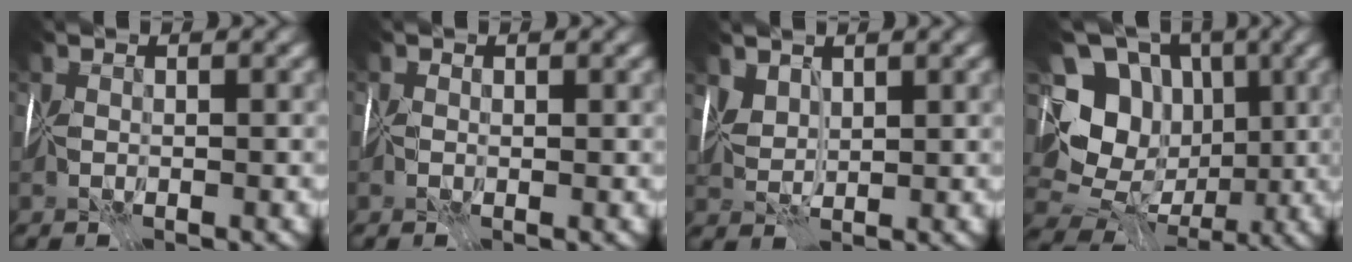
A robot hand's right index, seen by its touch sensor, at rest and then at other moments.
{"total": 0.0}
{"total": 1.9, "force": [1.8, -0.2, -0.2], "torque": [0.000, -0.003, 0.043]}
{"total": 12.2, "force": [1.8, 10.4, 6.1], "torque": [-0.129, 0.009, 0.034]}